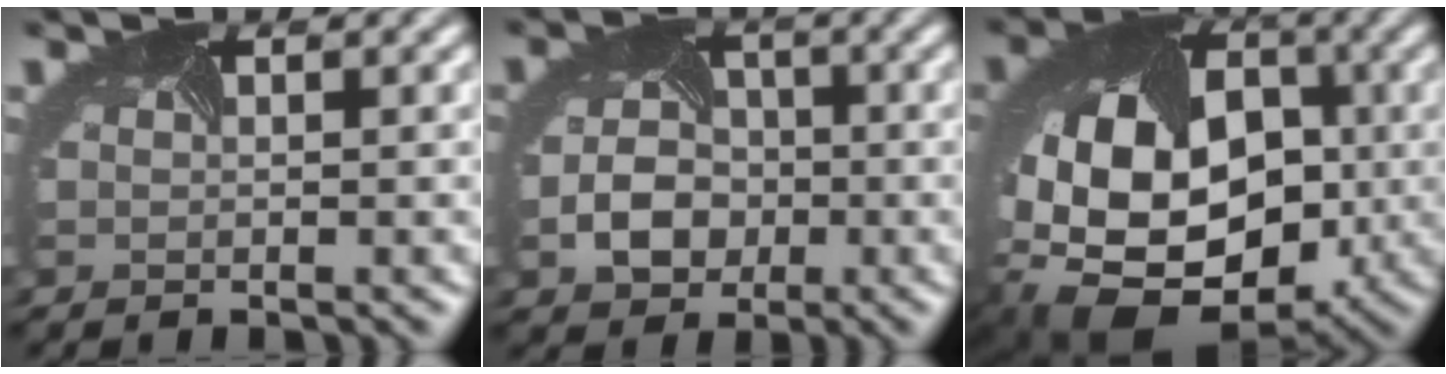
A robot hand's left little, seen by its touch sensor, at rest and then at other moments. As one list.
[{"total": 3.8, "force": [-1.2, 3.1, 1.7], "torque": [-0.039, -0.004, -0.018]}, {"total": 17.1, "force": [-2.2, 13.3, 10.5], "torque": [-0.216, -0.037, -0.032]}]